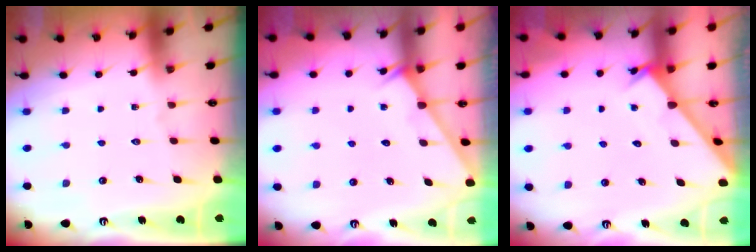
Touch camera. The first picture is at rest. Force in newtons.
{"total": 0.9, "press": 0.8, "slide": 0.2}
{"total": 3.2, "press": 3.2, "slide": 0.3}